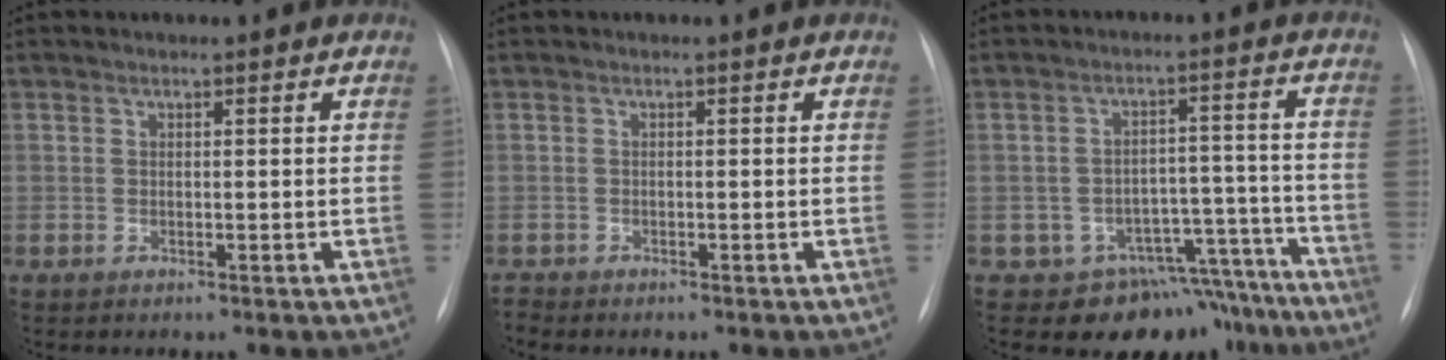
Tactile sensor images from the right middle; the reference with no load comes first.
{"total": 0.7, "force": [-0.6, -0.2, -0.2], "torque": [0.004, -0.004, -0.012]}
{"total": 11.4, "force": [-9.4, 6.4, 1.0], "torque": [0.025, 0.064, -0.118]}